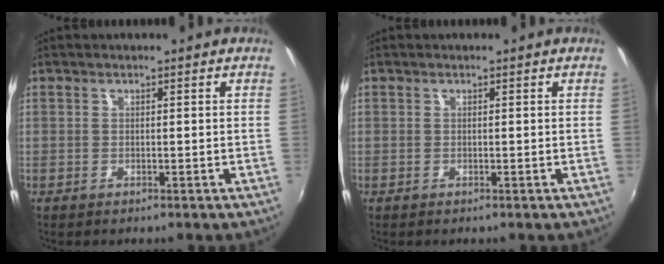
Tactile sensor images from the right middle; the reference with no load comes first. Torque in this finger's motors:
{"motor_torque": [-0.02, -0.01, 0.00, 0.00]}